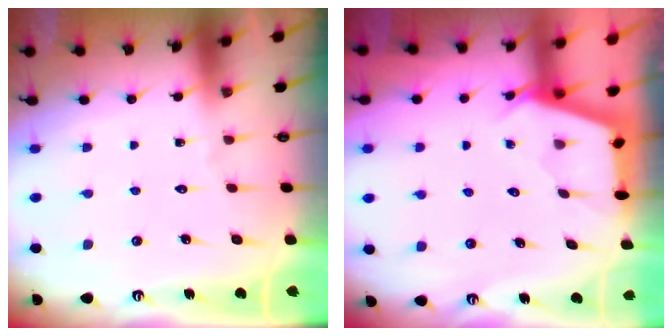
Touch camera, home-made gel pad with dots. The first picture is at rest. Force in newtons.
{"total": 2.5, "press": 2.5, "slide": 0.3}